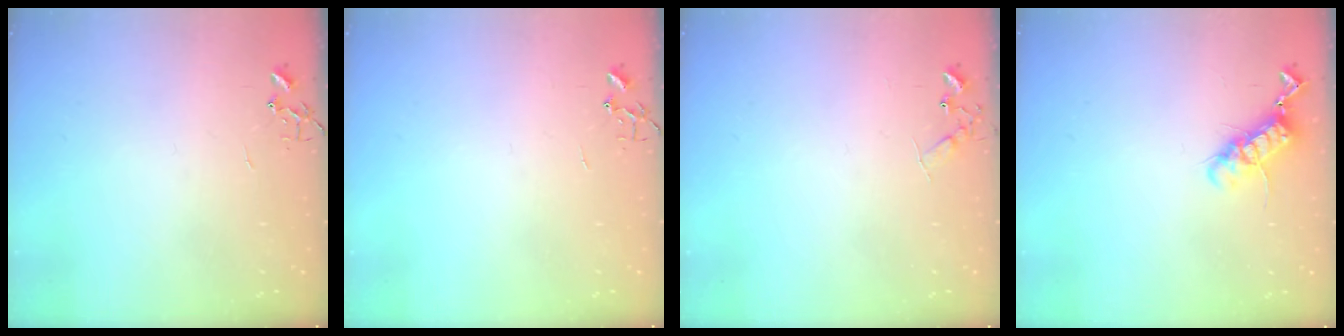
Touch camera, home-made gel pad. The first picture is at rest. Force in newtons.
{"total": 0.0}
{"total": 7.0, "press": 7.0, "slide": 0.8}
{"total": 11.7, "press": 11.7, "slide": 0.9}